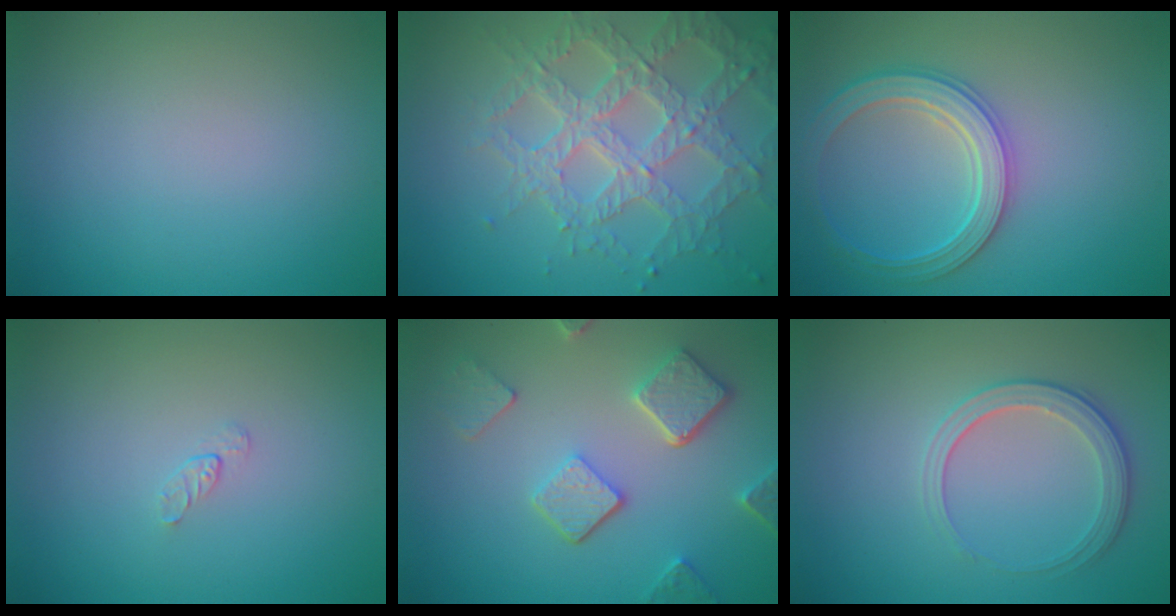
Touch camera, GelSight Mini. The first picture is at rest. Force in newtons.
{"total": 7.0, "press": 5.2, "slide": 4.6}
{"total": 4.1, "press": 4.0, "slide": 1.1}
{"total": 0.5, "press": 0.3, "slide": 0.4}
{"total": 5.0, "press": 3.9, "slide": 3.2}
{"total": 2.8, "press": 2.7, "slide": 0.8}